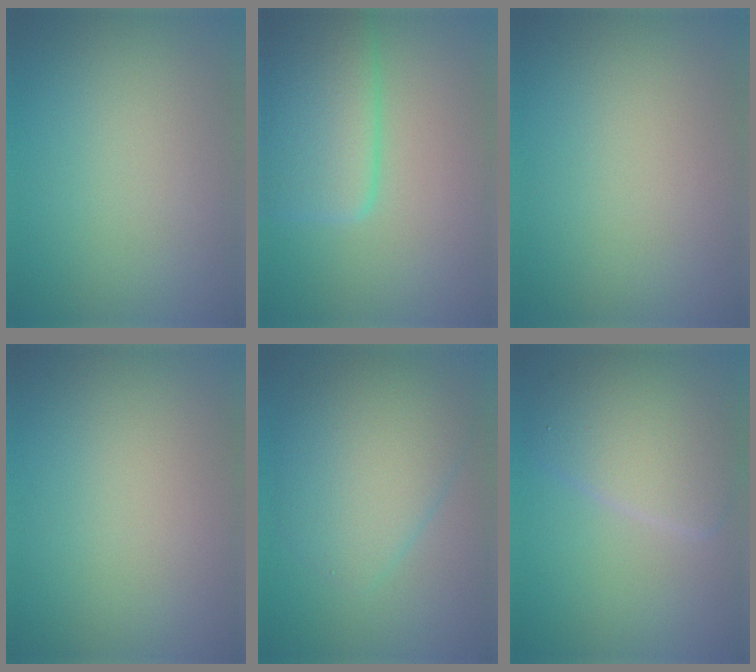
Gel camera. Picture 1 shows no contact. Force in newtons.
{"total": 6.1, "press": 6.1, "slide": 0.3}
{"total": 0.0}
{"total": 0.0}
{"total": 5.9, "press": 5.9, "slide": 0.1}
{"total": 5.5, "press": 5.5, "slide": 0.1}